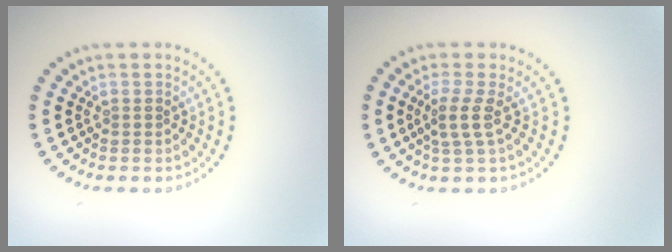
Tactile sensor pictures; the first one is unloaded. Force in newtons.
{"total": 2.1, "press": 1.6, "slide": 1.3}